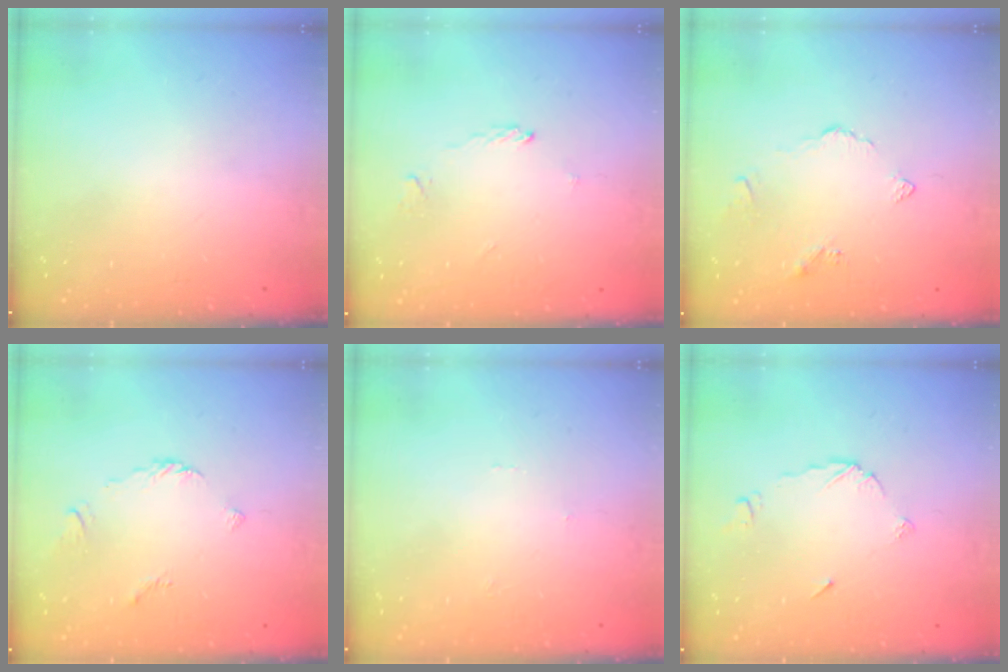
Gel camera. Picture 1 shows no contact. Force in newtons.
{"total": 1.9, "press": 1.9, "slide": 0.2}
{"total": 3.3, "press": 3.2, "slide": 0.7}
{"total": 3.2, "press": 3.1, "slide": 0.6}
{"total": 0.0}
{"total": 5.5, "press": 5.5, "slide": 0.3}